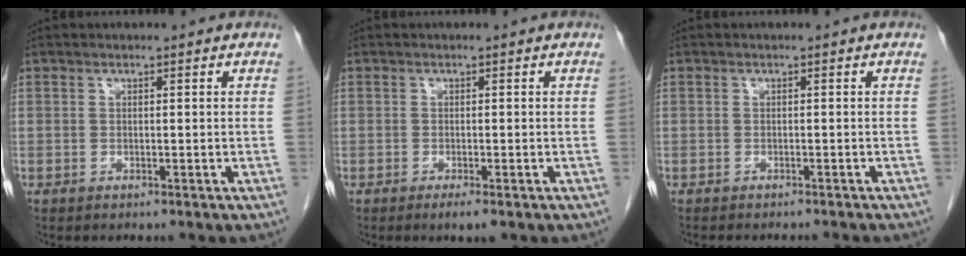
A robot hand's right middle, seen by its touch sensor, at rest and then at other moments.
{"total": 3.3, "force": [-2.2, 0.3, 2.5], "torque": [-0.039, -0.009, -0.033]}
{"total": 5.9, "force": [-5.3, 1.0, 2.3], "torque": [-0.021, -0.008, -0.064]}